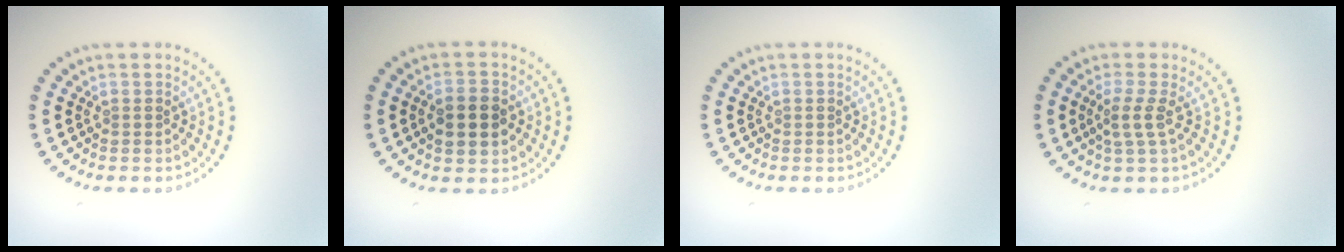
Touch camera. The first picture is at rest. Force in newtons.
{"total": 3.7, "press": 3.7, "slide": 0.2}
{"total": 0.0}
{"total": 2.0, "press": 1.6, "slide": 1.3}